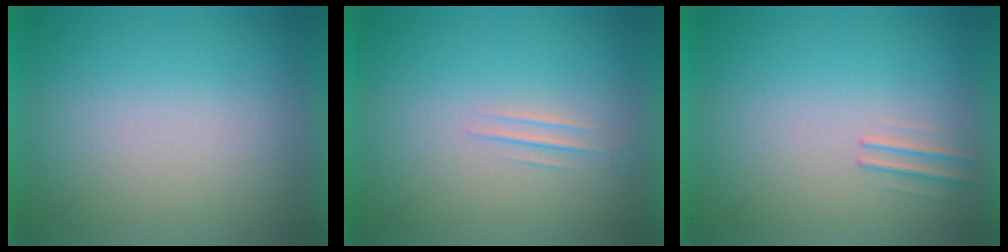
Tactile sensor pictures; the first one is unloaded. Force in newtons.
{"total": 1.0}
{"total": 1.1}